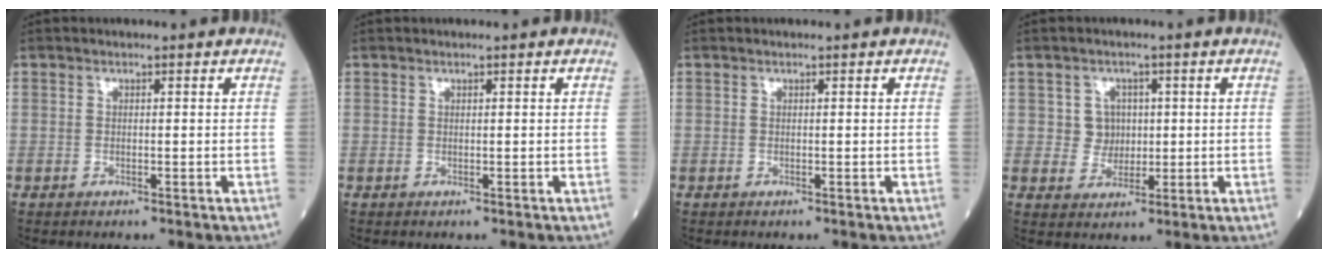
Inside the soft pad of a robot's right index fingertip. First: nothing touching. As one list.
[{"total": 0.0}, {"total": 0.0}, {"total": 3.7, "force": [0.5, 3.6, 0.7], "torque": [-0.004, 0.008, 0.010]}]